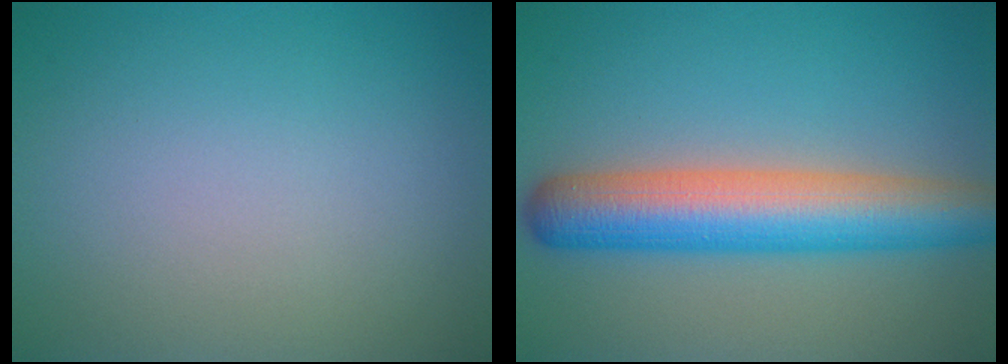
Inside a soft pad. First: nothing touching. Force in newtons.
{"total": 8.0, "press": 8.0, "slide": 0.3}